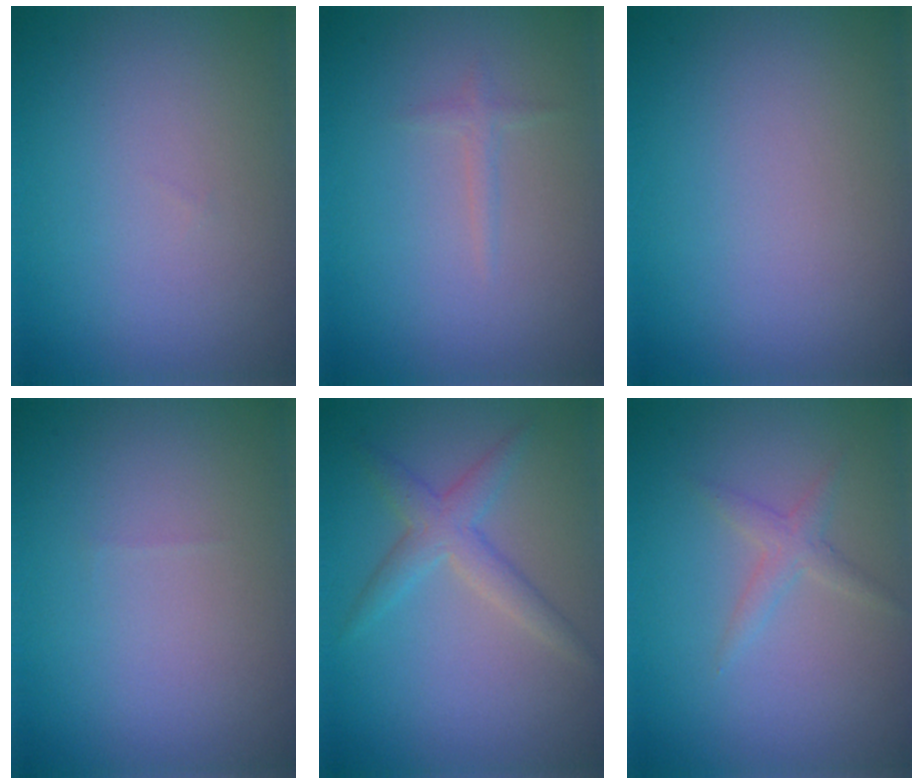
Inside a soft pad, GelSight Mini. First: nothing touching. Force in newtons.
{"total": 0.8, "press": 0.8, "slide": 0.1}
{"total": 0.0}
{"total": 0.0}
{"total": 2.6, "press": 2.6, "slide": 0.1}
{"total": 1.5, "press": 1.5, "slide": 0.1}